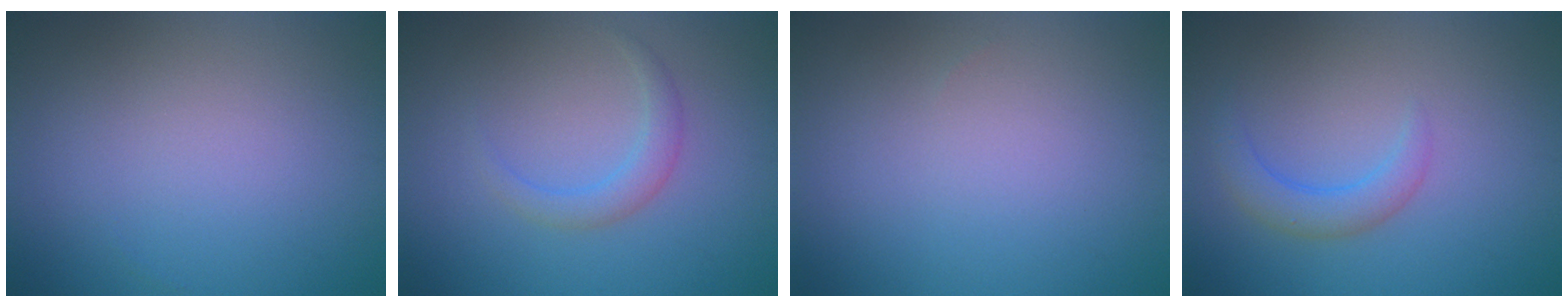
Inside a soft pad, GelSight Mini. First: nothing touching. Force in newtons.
{"total": 1.8, "press": 1.8, "slide": 0.2}
{"total": 0.0}
{"total": 2.4, "press": 2.4, "slide": 0.3}